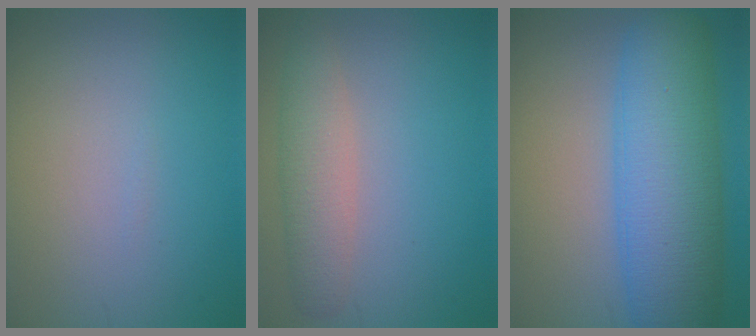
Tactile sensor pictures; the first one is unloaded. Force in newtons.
{"total": 3.6, "press": 3.6, "slide": 0.3}
{"total": 10.9, "press": 10.9, "slide": 0.2}